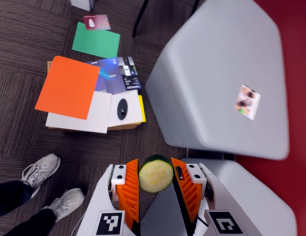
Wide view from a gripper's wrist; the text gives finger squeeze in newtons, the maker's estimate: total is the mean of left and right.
{"total": 10.5, "left": 11.5, "right": 9.4}